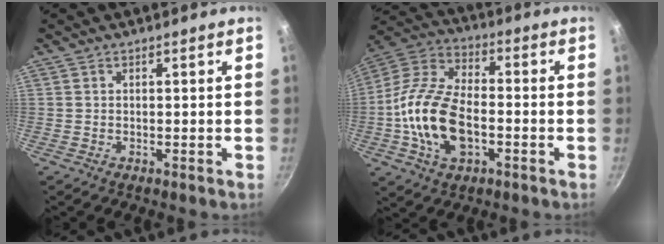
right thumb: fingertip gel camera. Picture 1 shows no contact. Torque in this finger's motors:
{"motor_torque": [0.06, 1.27, 1.83, -0.94, 0.25]}